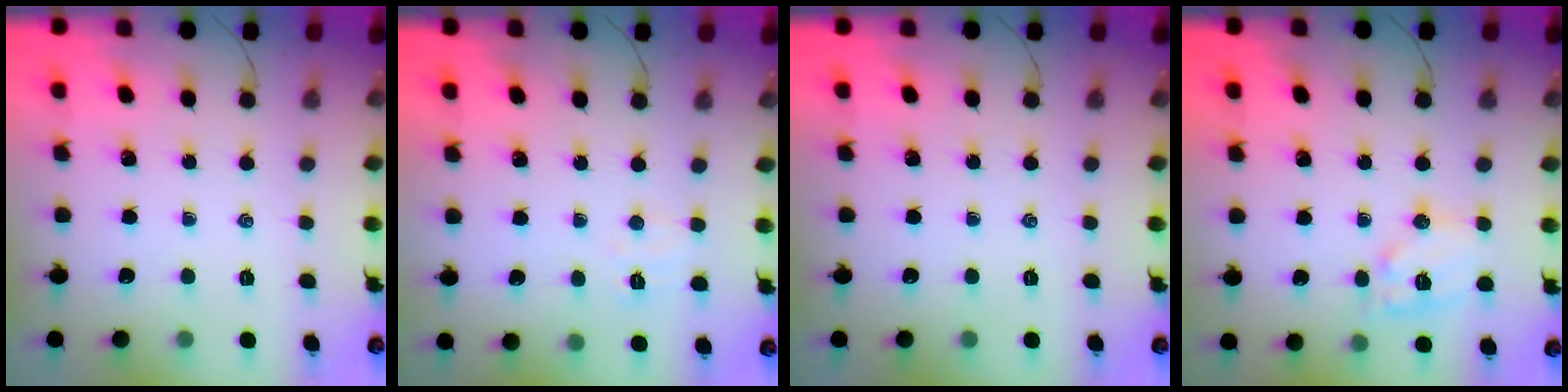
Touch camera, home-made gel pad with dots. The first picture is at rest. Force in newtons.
{"total": 4.7, "press": 4.6, "slide": 1.0}
{"total": 0.0}
{"total": 11.9, "press": 11.9, "slide": 0.9}